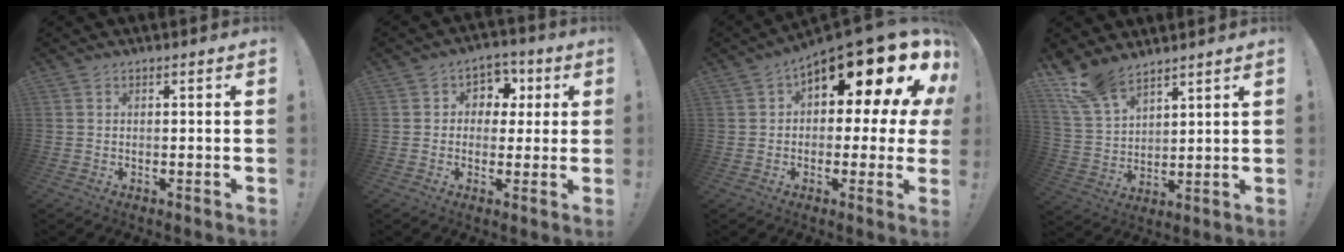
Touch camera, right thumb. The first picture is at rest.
{"total": 6.7, "force": [0.6, 6.3, 2.2], "torque": [-0.015, 0.001, 0.012]}
{"total": 15.2, "force": [8.4, 5.8, 11.2], "torque": [-0.147, -0.074, 0.128]}
{"total": 11.3, "force": [9.2, 4.9, 4.4], "torque": [-0.095, -0.057, 0.179]}